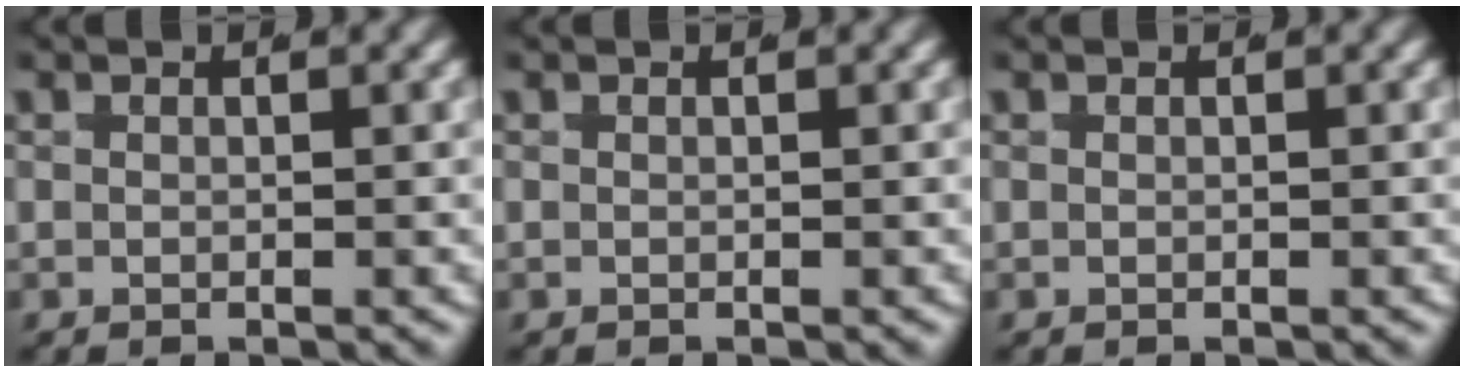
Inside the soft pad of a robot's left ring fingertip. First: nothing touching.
{"total": 0.0}
{"total": 0.0}